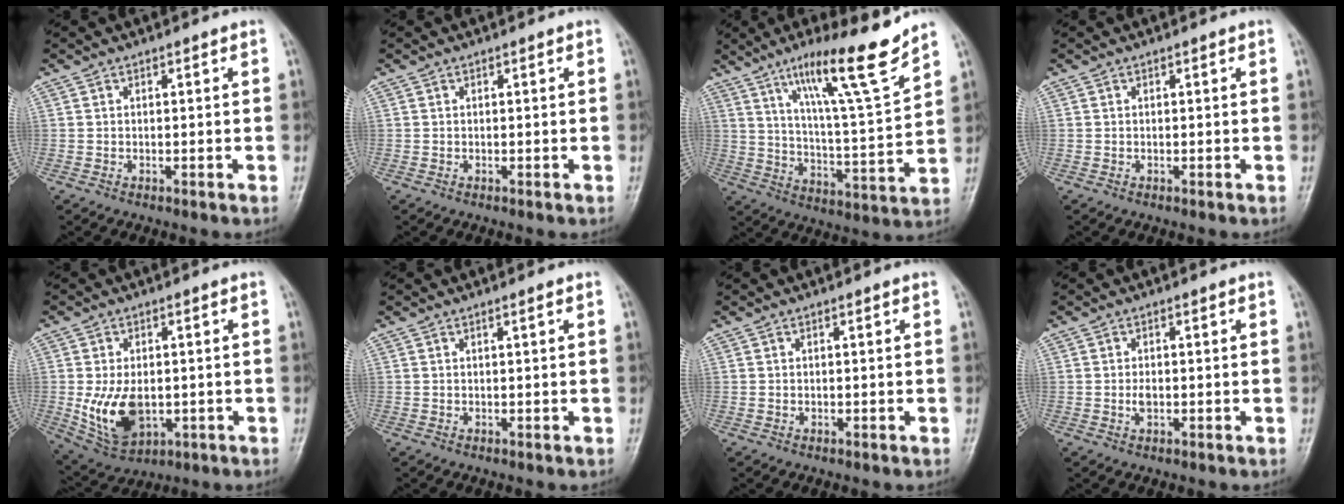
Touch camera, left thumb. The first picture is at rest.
{"total": 0.0}
{"total": 16.6, "force": [11.5, 1.0, 12.0], "torque": [-0.180, -0.069, 0.189]}
{"total": 0.0}
{"total": 10.7, "force": [-1.3, 6.7, 8.2], "torque": [-0.140, -0.009, -0.005]}
{"total": 0.6, "force": [0.3, -0.1, 0.5], "torque": [-0.011, -0.001, 0.007]}
{"total": 0.0}
{"total": 1.7, "force": [-0.2, 1.0, 1.4], "torque": [-0.025, -0.001, -0.004]}